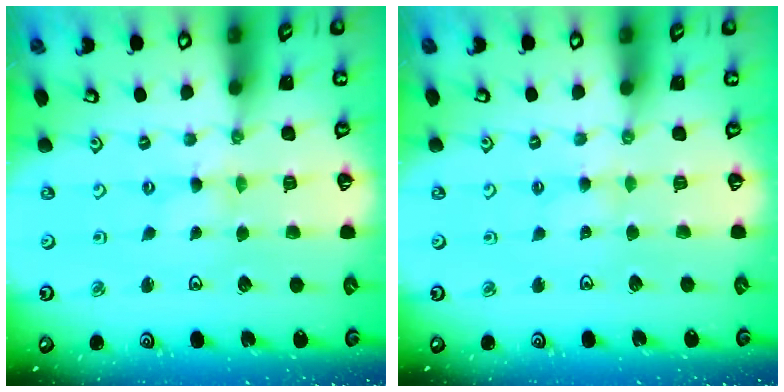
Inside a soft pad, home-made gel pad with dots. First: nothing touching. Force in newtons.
{"total": 2.5, "press": 2.5, "slide": 0.2}